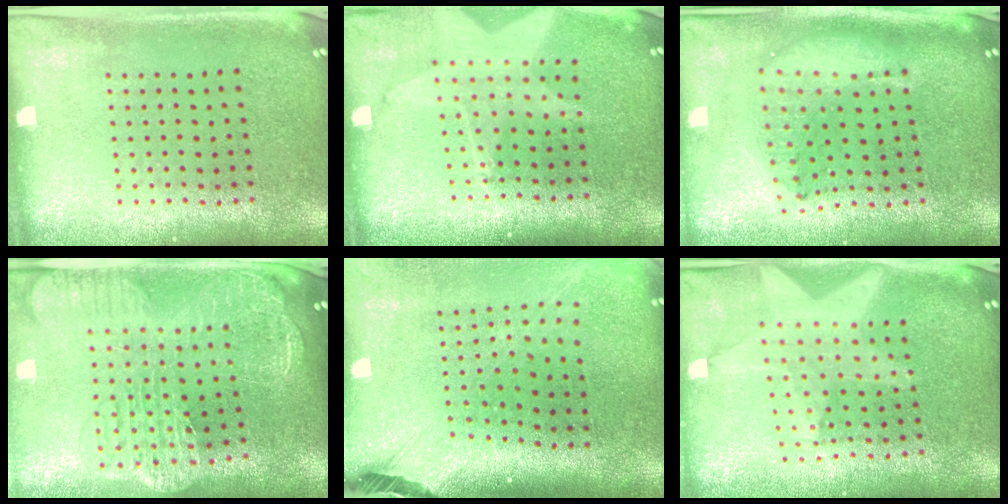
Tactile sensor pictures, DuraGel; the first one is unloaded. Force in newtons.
{"total": 2.0, "press": 1.6, "slide": 1.3}
{"total": 1.5, "press": 1.3, "slide": 0.7}
{"total": 3.3, "press": 2.7, "slide": 1.9}
{"total": 2.7, "press": 2.0, "slide": 1.9}
{"total": 1.9, "press": 1.6, "slide": 0.8}